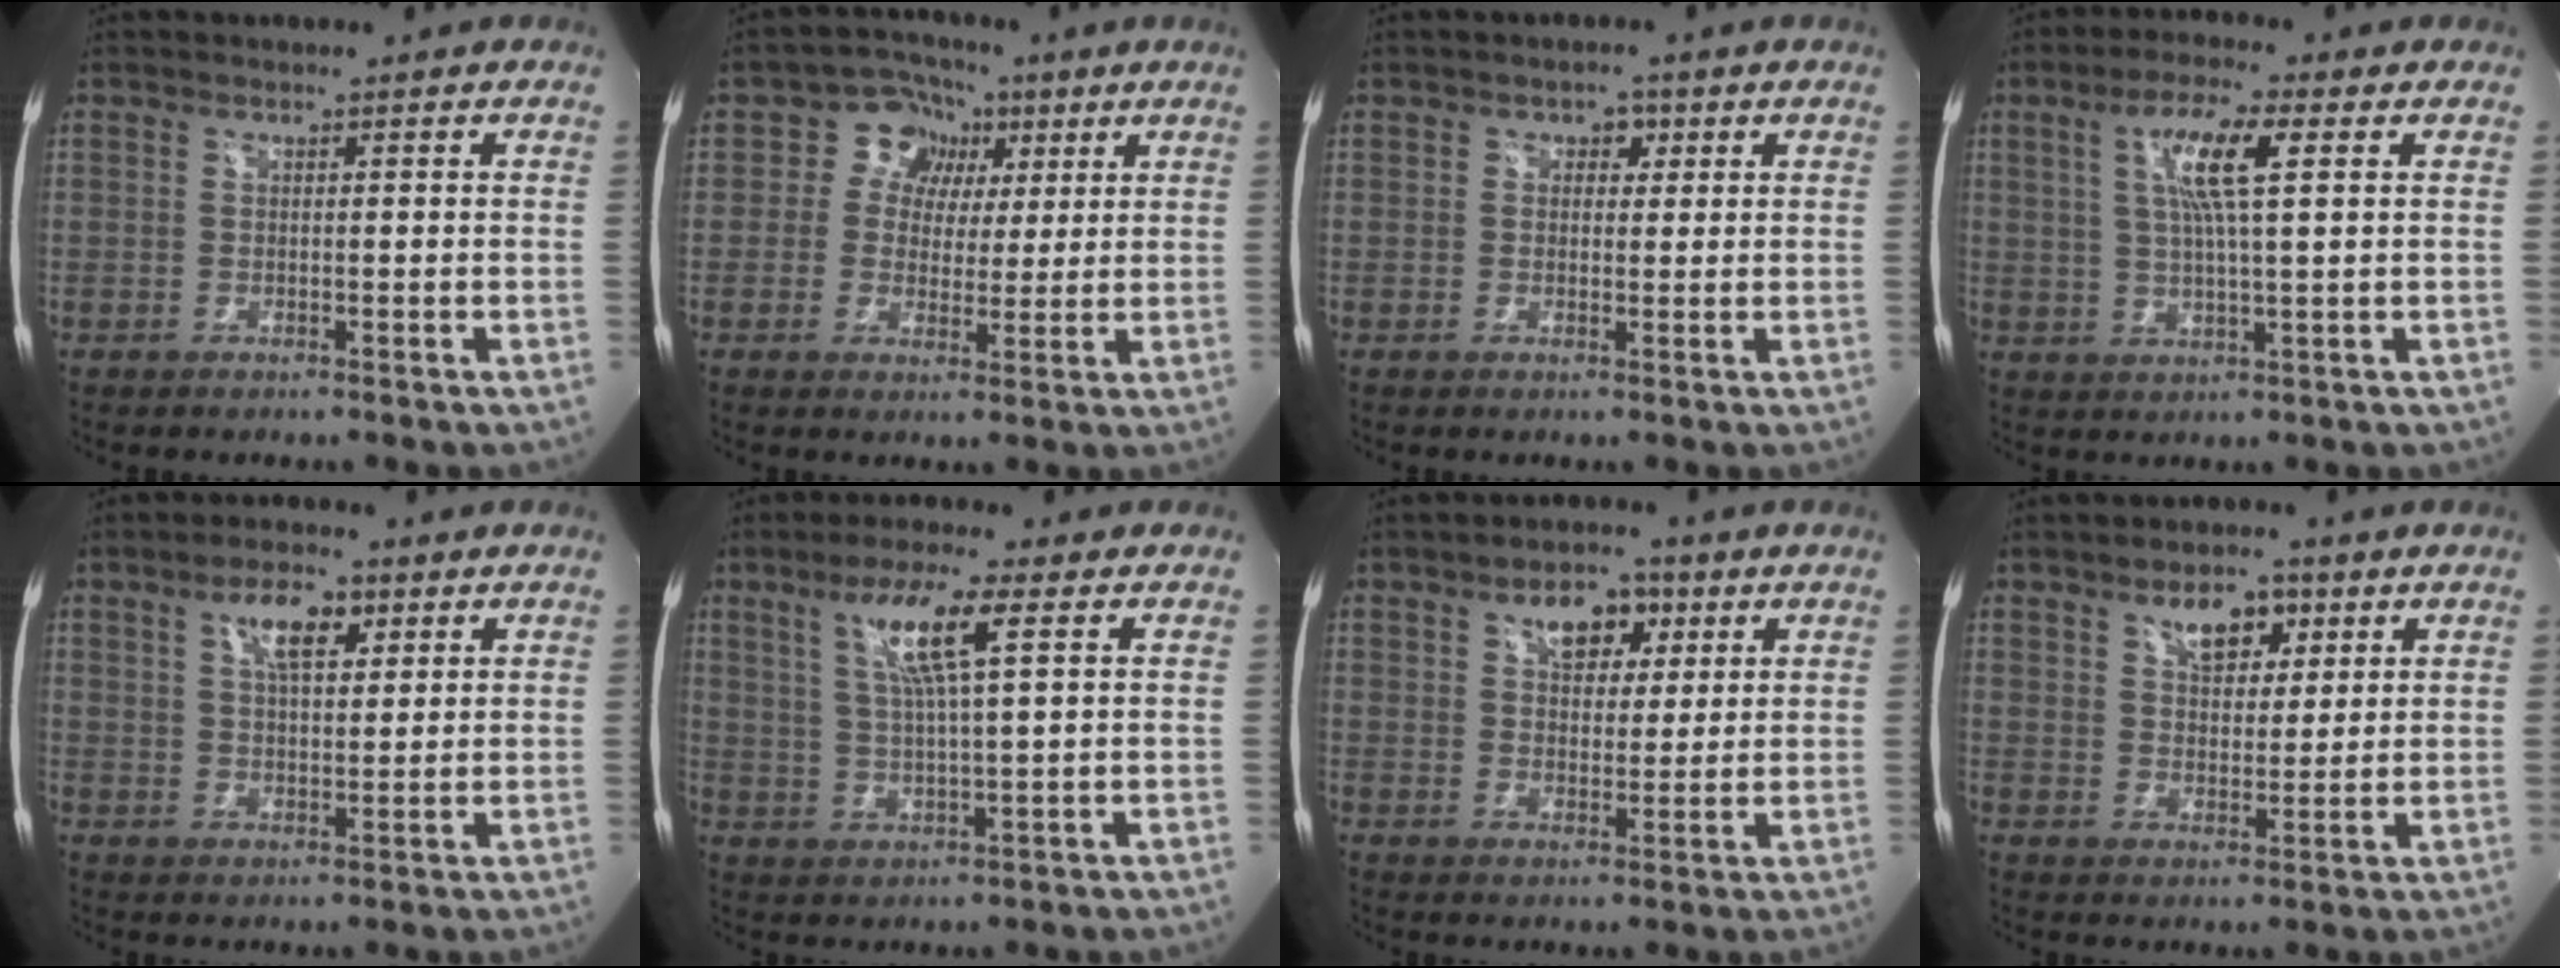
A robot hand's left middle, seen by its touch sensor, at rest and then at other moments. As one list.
[{"total": 6.8, "force": [2.0, 5.8, 2.8], "torque": [-0.037, 0.029, 0.033]}, {"total": 2.2, "force": [0.9, 1.5, 1.3], "torque": [-0.014, 0.010, 0.011]}, {"total": 8.5, "force": [2.6, 0.5, 8.0], "torque": [-0.153, 0.007, 0.048]}, {"total": 6.3, "force": [3.1, 2.2, 5.0], "torque": [-0.090, 0.008, 0.054]}, {"total": 8.6, "force": [3.6, 0.1, 7.8], "torque": [-0.149, 0.005, 0.069]}, {"total": 6.4, "force": [3.2, 3.8, 4.1], "torque": [-0.062, 0.015, 0.053]}, {"total": 6.1, "force": [3.4, 3.2, 4.0], "torque": [-0.063, 0.006, 0.058]}]